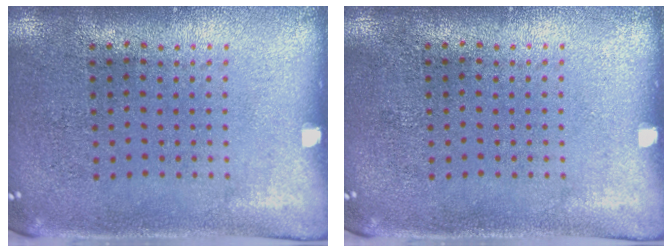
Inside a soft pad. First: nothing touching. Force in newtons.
{"total": 0.0}